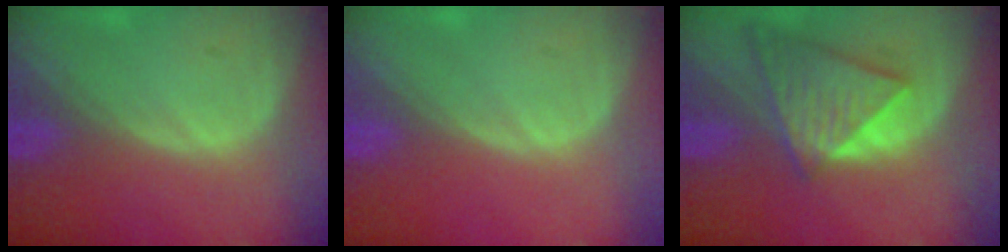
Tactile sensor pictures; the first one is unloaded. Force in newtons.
{"total": 0.0}
{"total": 8.0, "press": 7.2, "slide": 3.6}